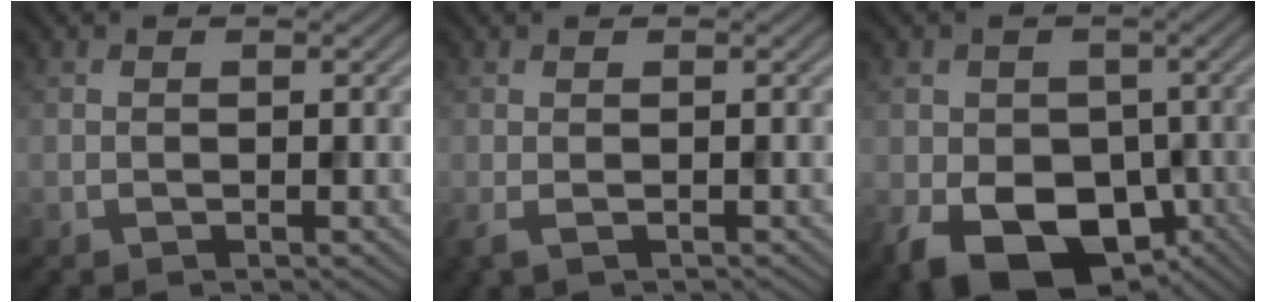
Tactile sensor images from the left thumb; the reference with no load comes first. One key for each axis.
{"total": 2.0, "fx": -1.0, "fy": 0.8, "fz": 1.6, "tx": -0.044, "ty": -0.005, "tz": -0.017}
{"total": 12.0, "fx": -4.7, "fy": 8.6, "fz": 6.8, "tx": -0.118, "ty": -0.037, "tz": -0.082}